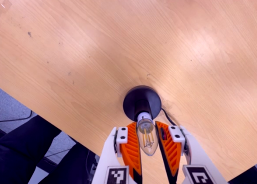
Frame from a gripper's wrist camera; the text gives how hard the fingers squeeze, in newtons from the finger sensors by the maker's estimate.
{"total": 13.1, "left": 12.9, "right": 13.4}